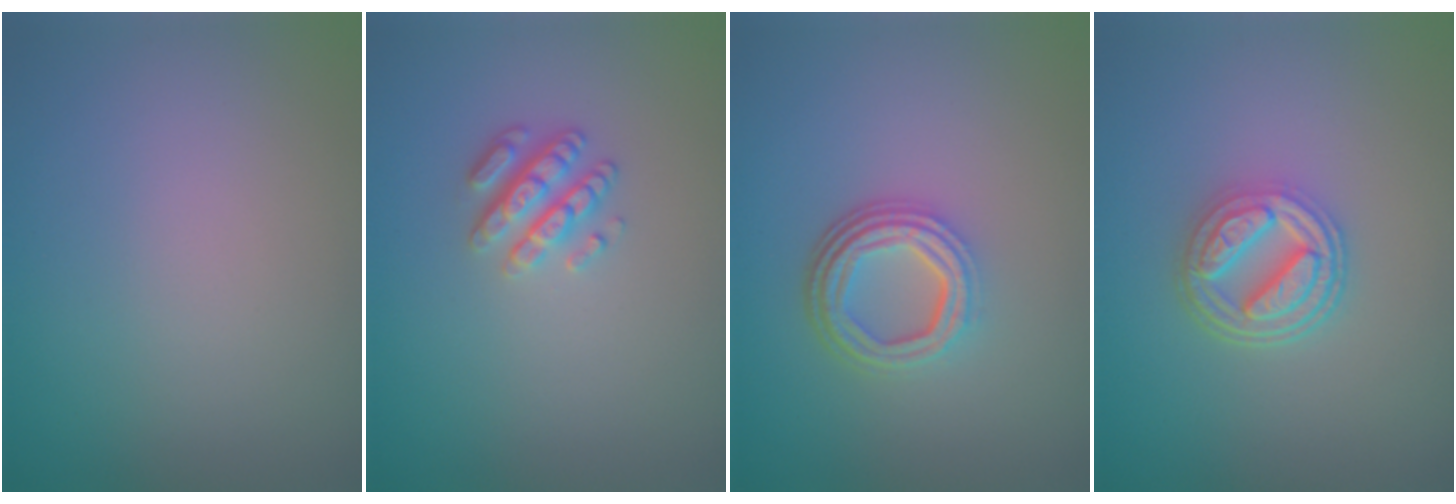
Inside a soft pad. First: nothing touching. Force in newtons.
{"total": 2.8, "press": 2.5, "slide": 1.0}
{"total": 4.5, "press": 3.3, "slide": 3.1}
{"total": 4.6, "press": 3.7, "slide": 2.7}